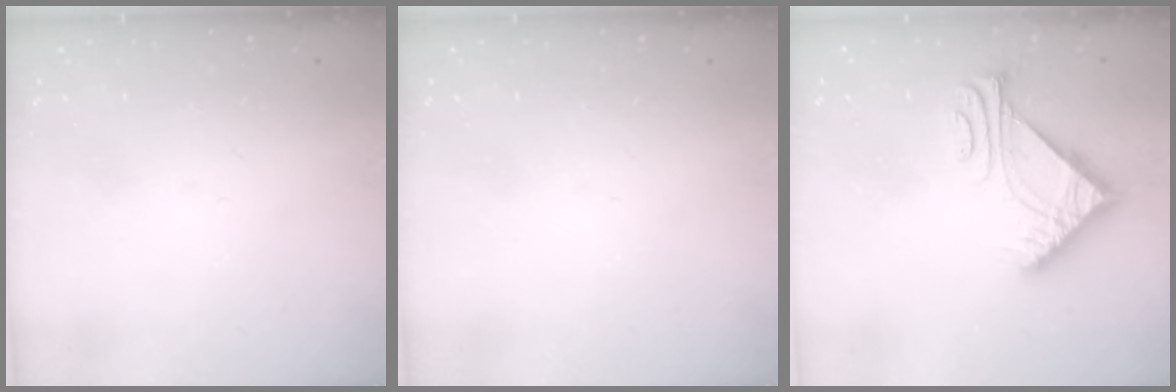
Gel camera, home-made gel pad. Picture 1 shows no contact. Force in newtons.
{"total": 0.0}
{"total": 7.0, "press": 6.9, "slide": 0.8}